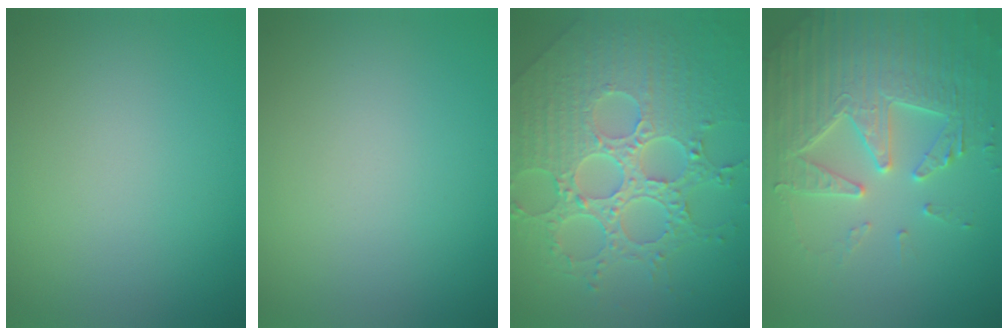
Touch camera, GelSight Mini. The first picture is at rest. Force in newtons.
{"total": 0.0}
{"total": 8.5, "press": 6.2, "slide": 5.8}
{"total": 5.0, "press": 4.9, "slide": 1.0}